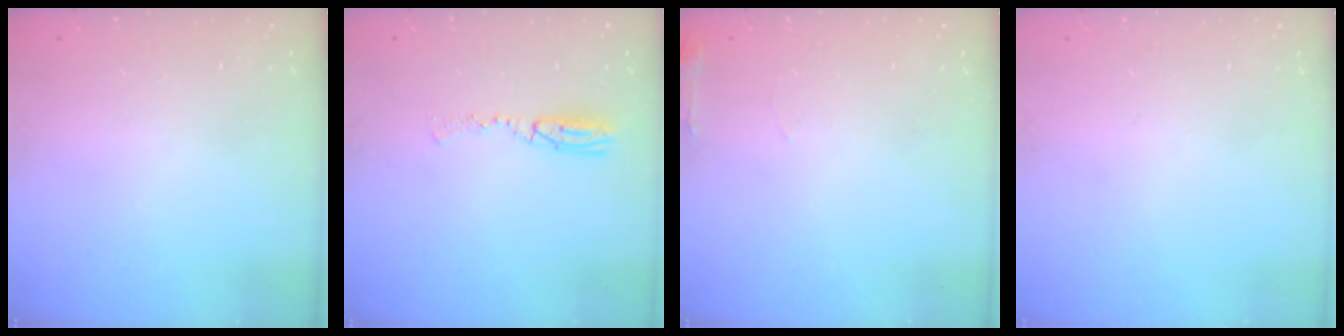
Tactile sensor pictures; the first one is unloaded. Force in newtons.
{"total": 5.6, "press": 5.3, "slide": 1.9}
{"total": 5.2, "press": 5.0, "slide": 1.3}
{"total": 0.0}